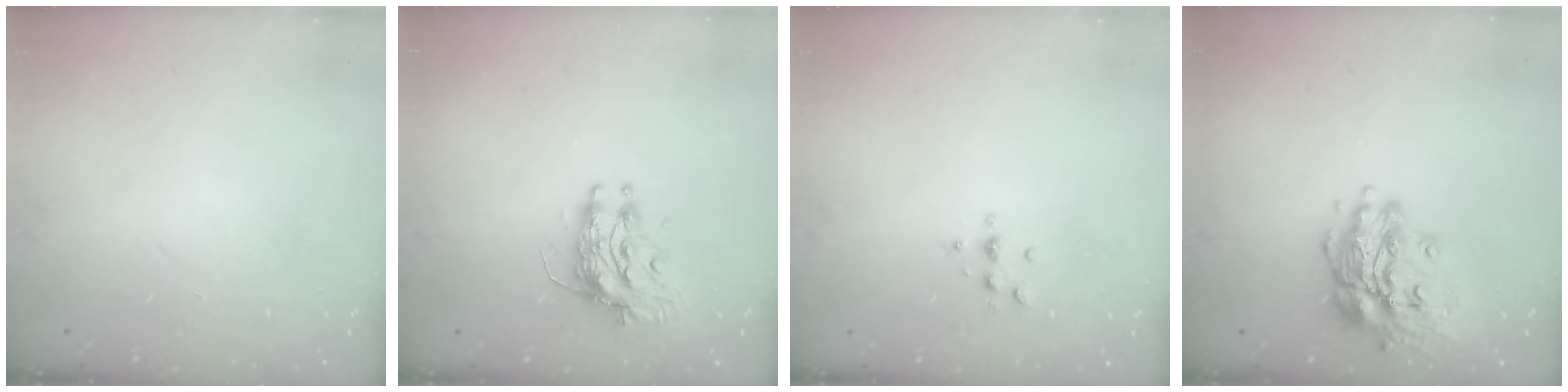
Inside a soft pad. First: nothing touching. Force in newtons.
{"total": 9.2, "press": 9.2, "slide": 0.7}
{"total": 3.9, "press": 3.9, "slide": 0.6}
{"total": 15.0, "press": 14.7, "slide": 2.6}